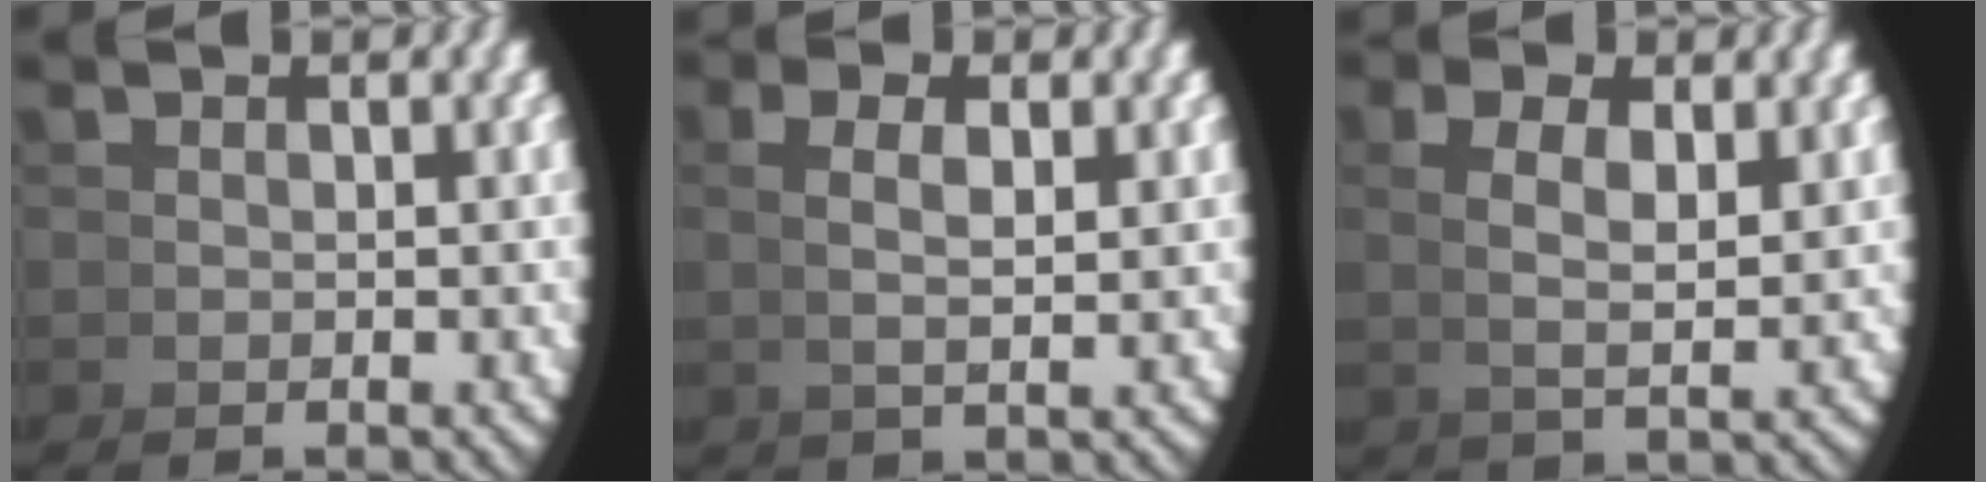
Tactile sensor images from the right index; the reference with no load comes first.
{"total": 2.4, "force": [1.3, -0.5, 2.0], "torque": [-0.035, 0.002, 0.032]}
{"total": 3.3, "force": [1.7, 0.4, 2.8], "torque": [-0.045, 0.002, 0.037]}